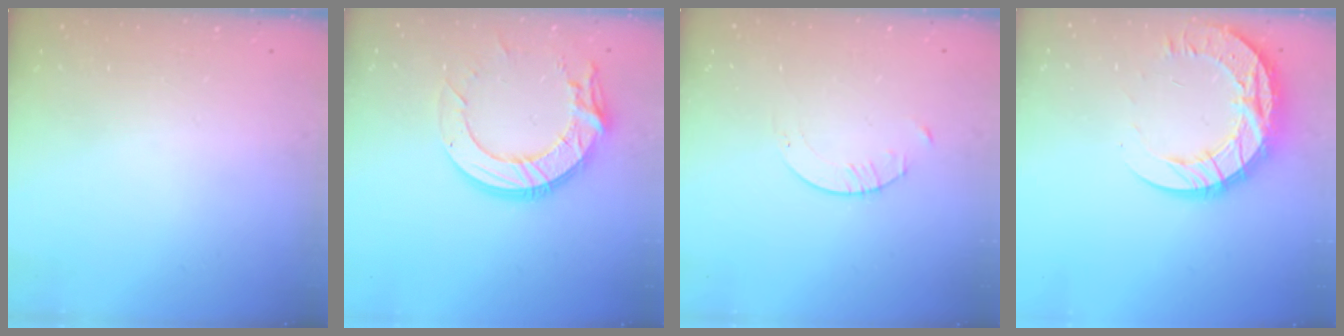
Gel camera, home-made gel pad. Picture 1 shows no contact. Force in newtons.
{"total": 14.7, "press": 14.6, "slide": 1.4}
{"total": 1.6, "press": 1.6, "slide": 0.2}
{"total": 16.8, "press": 16.7, "slide": 1.7}